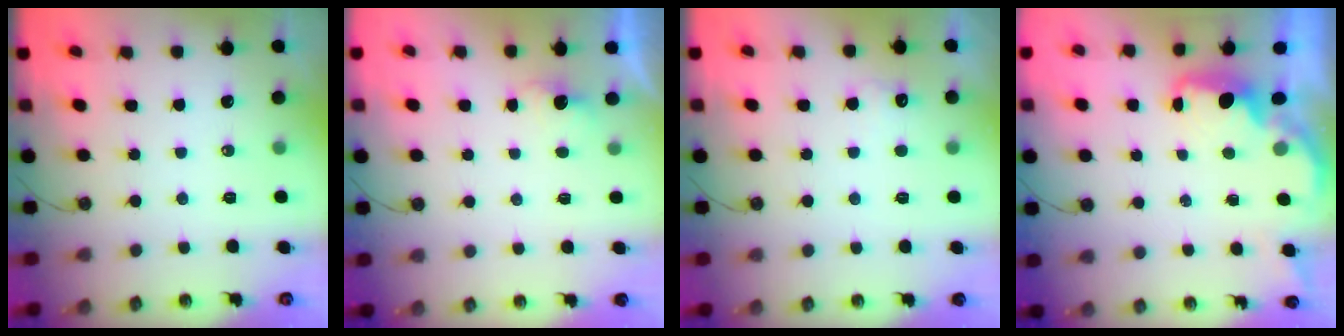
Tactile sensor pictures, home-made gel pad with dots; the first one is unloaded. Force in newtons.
{"total": 1.9, "press": 1.7, "slide": 0.8}
{"total": 5.6, "press": 5.5, "slide": 1.0}
{"total": 1.6, "press": 1.4, "slide": 0.7}